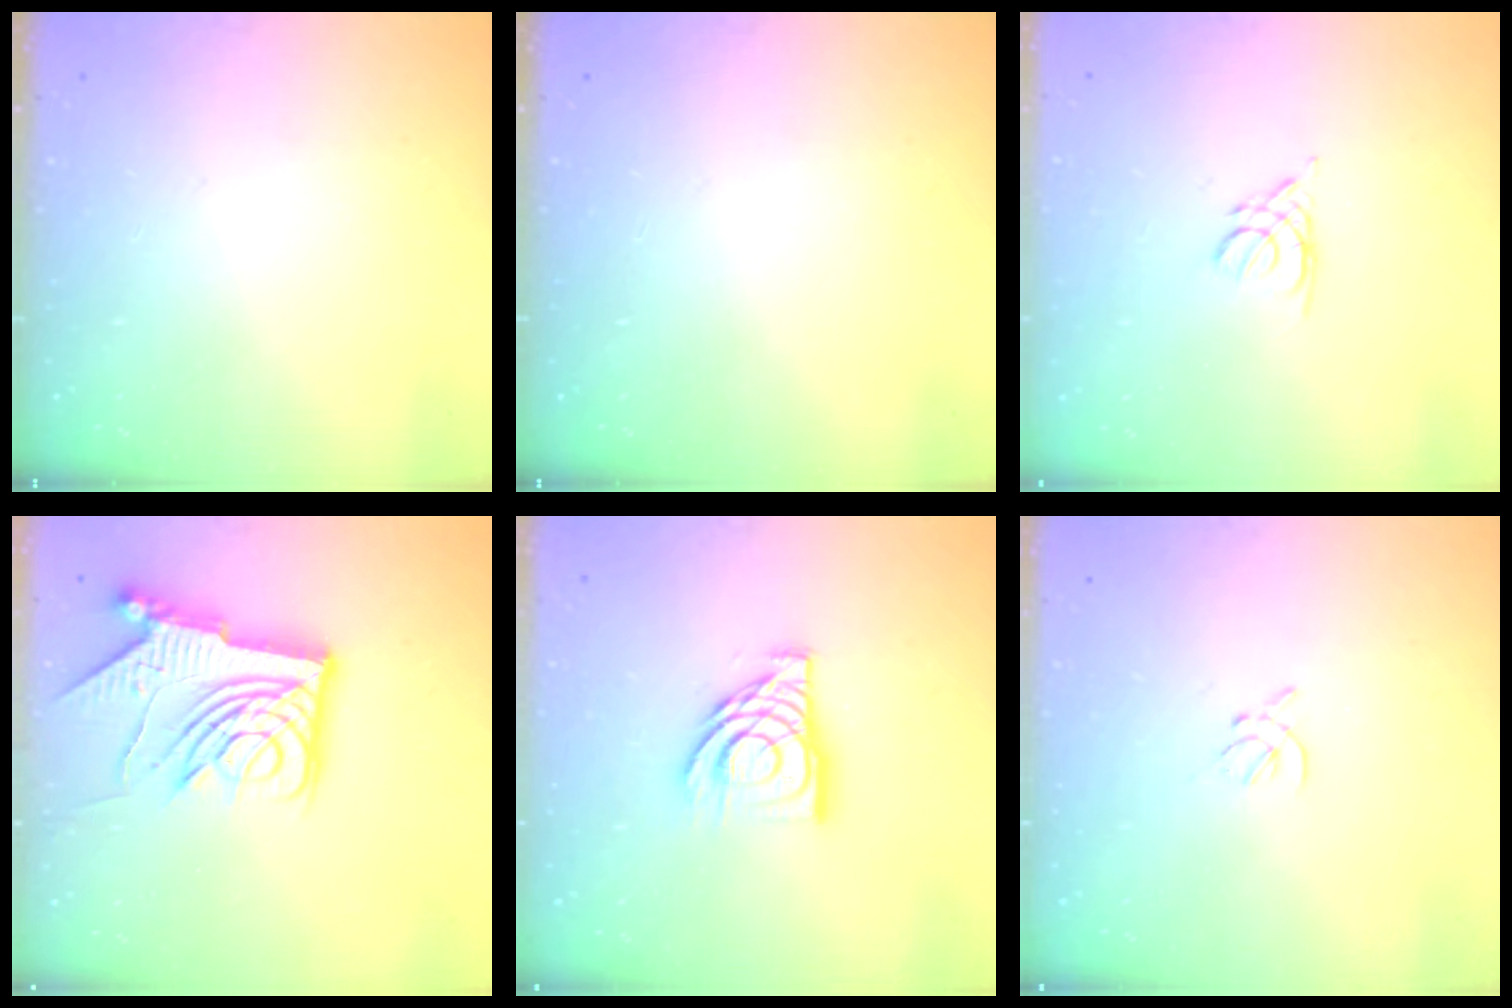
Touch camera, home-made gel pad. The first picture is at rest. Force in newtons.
{"total": 0.0}
{"total": 2.1, "press": 2.0, "slide": 0.4}
{"total": 15.7, "press": 15.6, "slide": 1.5}
{"total": 12.5, "press": 12.4, "slide": 1.5}
{"total": 1.4, "press": 1.3, "slide": 0.5}